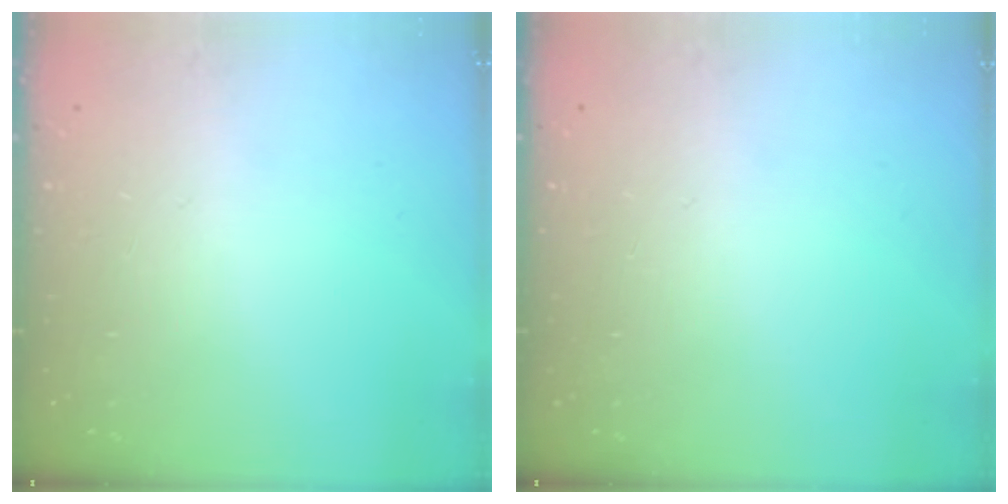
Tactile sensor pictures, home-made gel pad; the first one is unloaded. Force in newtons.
{"total": 0.0}